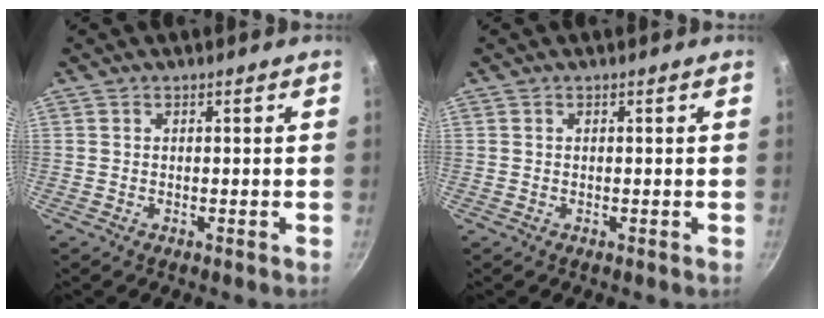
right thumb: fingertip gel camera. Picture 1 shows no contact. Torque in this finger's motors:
{"motor_torque": [-0.09, -0.13, 0.08, 0.04, 0.00]}